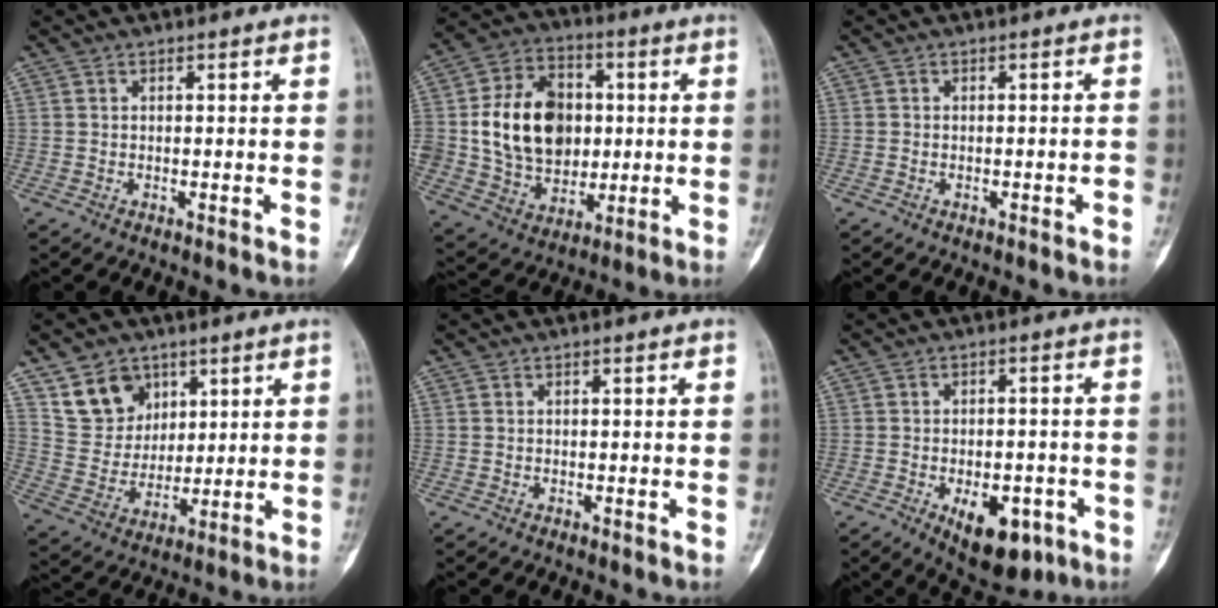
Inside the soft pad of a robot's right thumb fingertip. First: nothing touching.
{"total": 19.3, "force": [1.5, 14.6, 12.5], "torque": [-0.185, 0.010, 0.037]}
{"total": 1.0, "force": [-0.7, 0.4, 0.7], "torque": [-0.014, 0.010, -0.007]}
{"total": 10.7, "force": [6.2, 8.1, 3.2], "torque": [-0.026, -0.039, 0.127]}
{"total": 0.0}
{"total": 10.8, "force": [-4.5, 5.8, 7.9], "torque": [-0.093, 0.011, -0.052]}